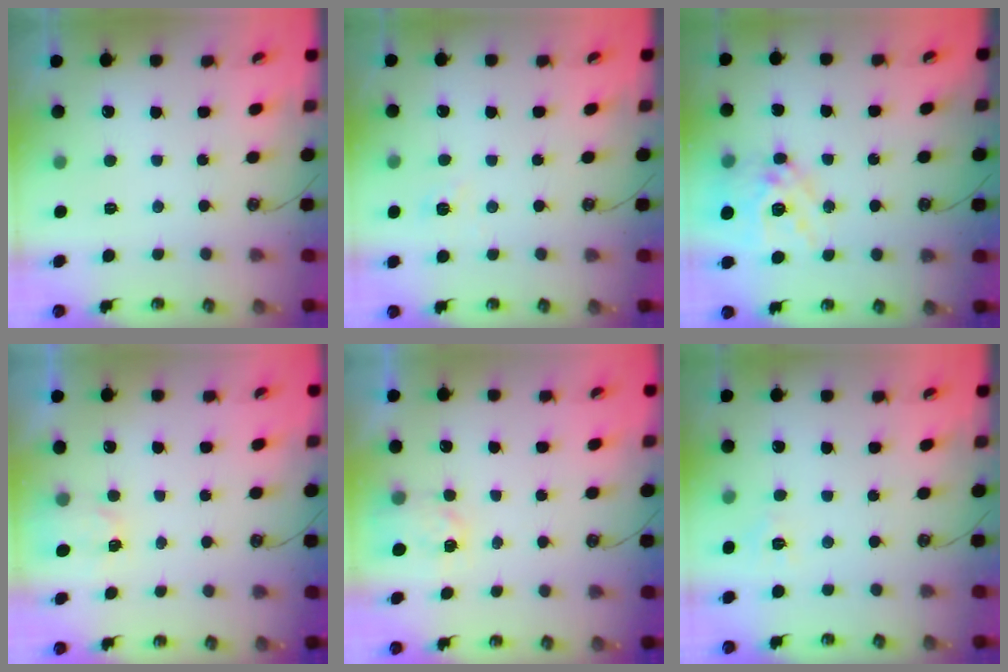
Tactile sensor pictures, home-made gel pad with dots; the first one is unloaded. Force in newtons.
{"total": 4.9, "press": 4.9, "slide": 0.5}
{"total": 15.0, "press": 15.0, "slide": 1.4}
{"total": 2.2, "press": 2.2, "slide": 0.4}
{"total": 3.0, "press": 2.9, "slide": 0.3}
{"total": 5.9, "press": 5.9, "slide": 0.7}